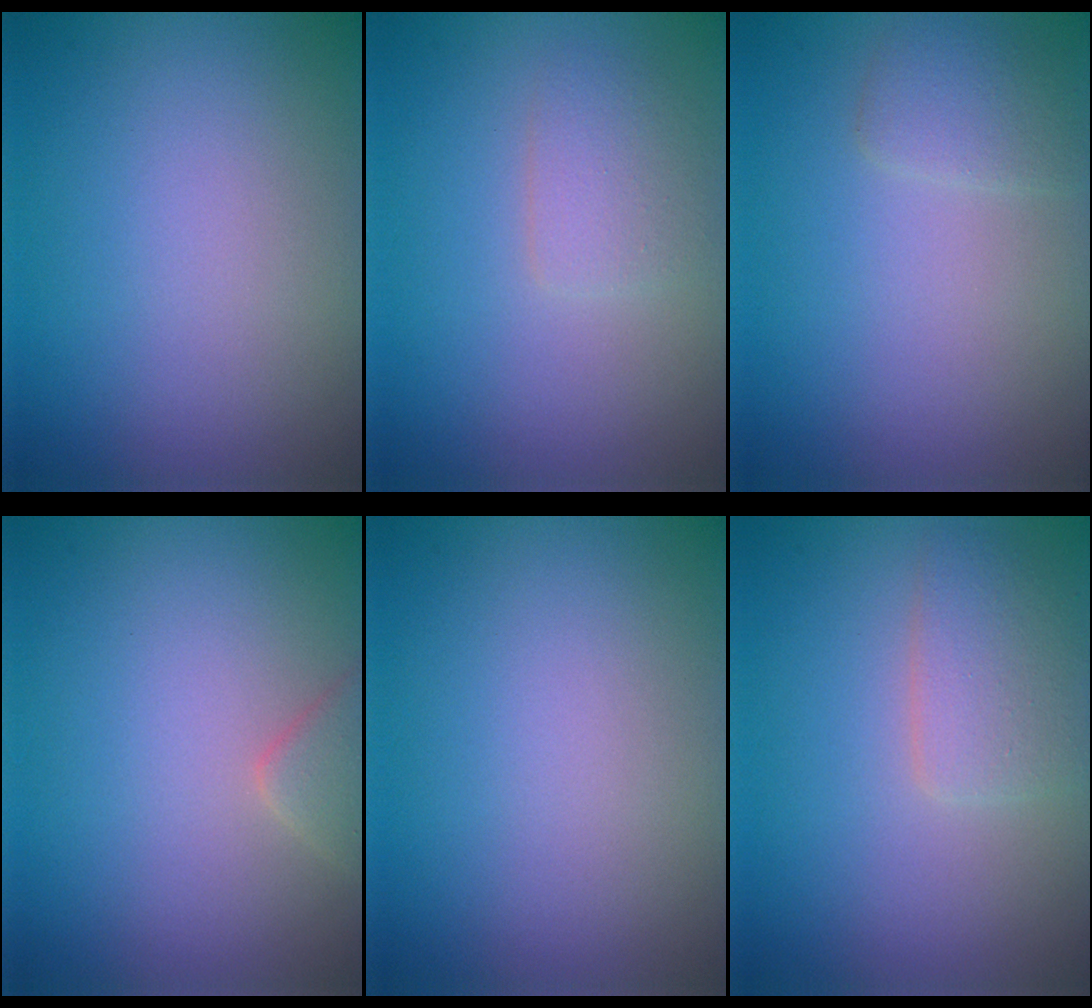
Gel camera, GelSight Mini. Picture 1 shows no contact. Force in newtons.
{"total": 1.9, "press": 1.9, "slide": 0.0}
{"total": 1.7, "press": 1.7, "slide": 0.1}
{"total": 1.7, "press": 1.7, "slide": 0.1}
{"total": 0.0}
{"total": 2.8, "press": 2.8, "slide": 0.0}